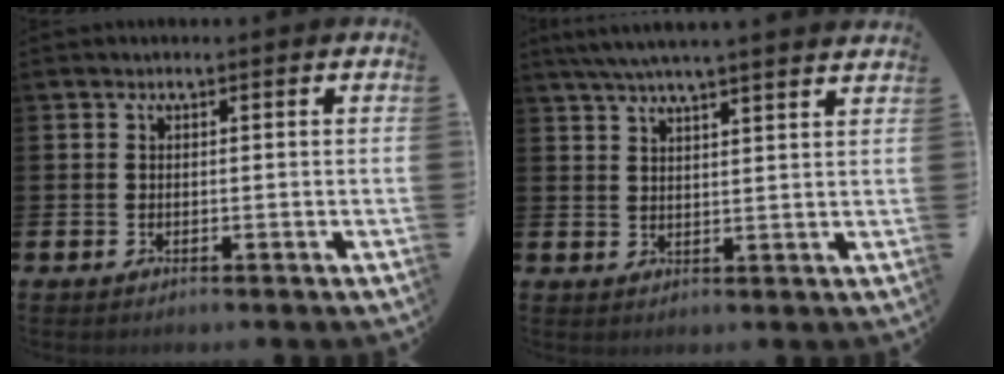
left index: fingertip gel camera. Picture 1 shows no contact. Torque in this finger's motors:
{"motor_torque": [0.93, -1.21, 0.66, 0.21]}